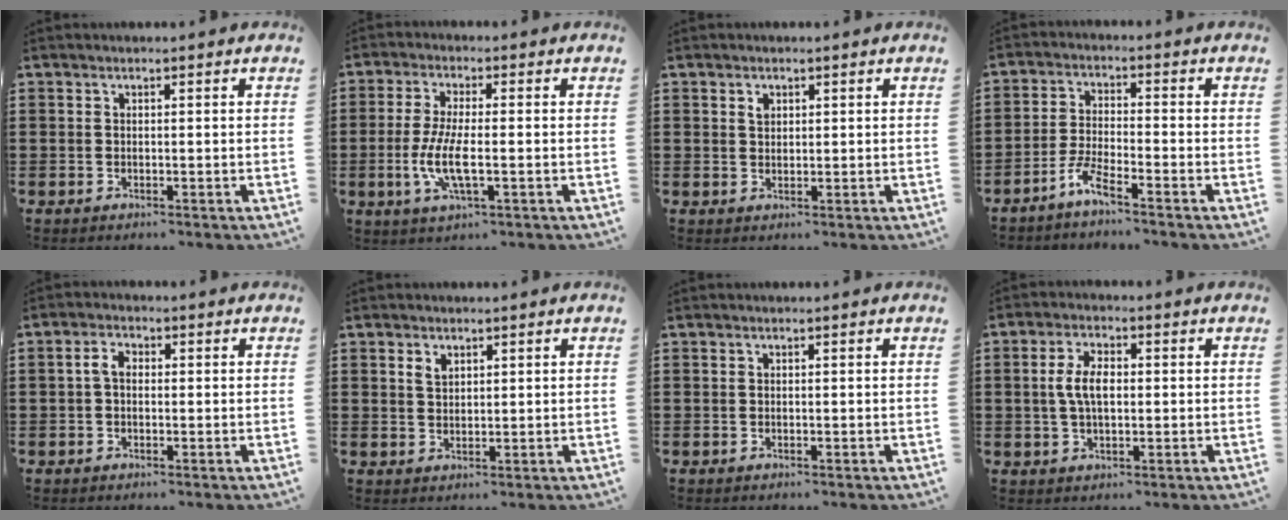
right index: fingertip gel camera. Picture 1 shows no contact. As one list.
[{"total": 6.7, "force": [-1.6, 1.6, 6.3], "torque": [-0.143, -0.014, -0.037]}, {"total": 1.3, "force": [0.7, 0.9, 0.7], "torque": [-0.015, 0.004, 0.014]}, {"total": 4.1, "force": [-3.3, 0.0, 2.4], "torque": [-0.066, -0.009, -0.066]}, {"total": 2.7, "force": [0.0, 1.6, 2.1], "torque": [-0.050, 0.004, -0.003]}, {"total": 1.8, "force": [1.2, 1.1, 0.8], "torque": [-0.019, 0.004, 0.022]}, {"total": 0.0}, {"total": 5.2, "force": [0.3, 2.5, 4.5], "torque": [-0.104, 0.004, -0.001]}]